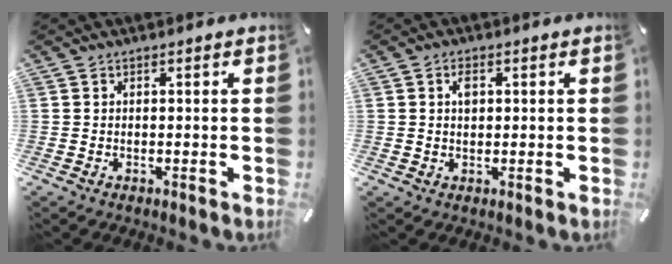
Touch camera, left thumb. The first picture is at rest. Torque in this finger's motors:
{"motor_torque": [0.13, -0.16, 0.02, 0.00, 0.01]}